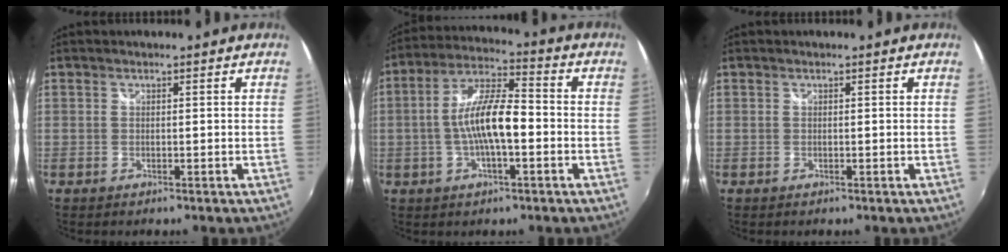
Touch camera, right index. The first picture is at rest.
{"total": 11.4, "force": [-2.1, 3.1, 10.8], "torque": [-0.213, 0.010, -0.041]}
{"total": 0.0}